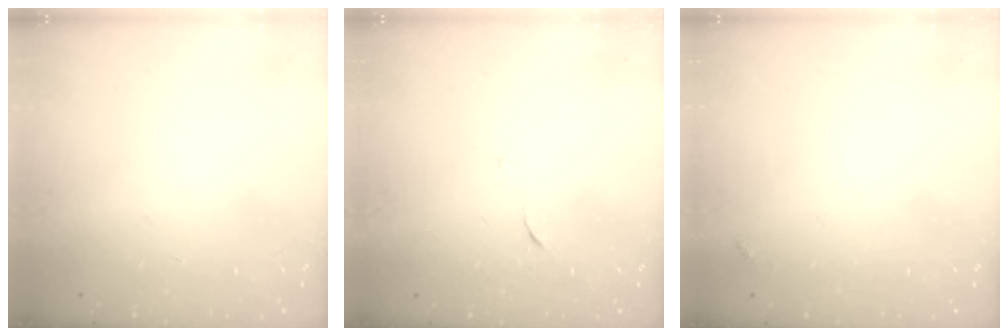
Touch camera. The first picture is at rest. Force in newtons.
{"total": 4.5, "press": 4.3, "slide": 1.0}
{"total": 3.6, "press": 3.6, "slide": 0.2}